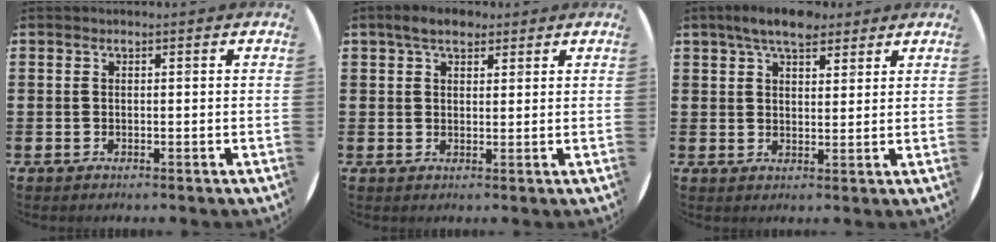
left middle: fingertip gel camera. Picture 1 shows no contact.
{"total": 3.6, "force": [2.7, 1.7, 1.5], "torque": [-0.019, 0.003, 0.047]}
{"total": 5.8, "force": [4.6, 2.1, 2.7], "torque": [-0.047, -0.007, 0.082]}